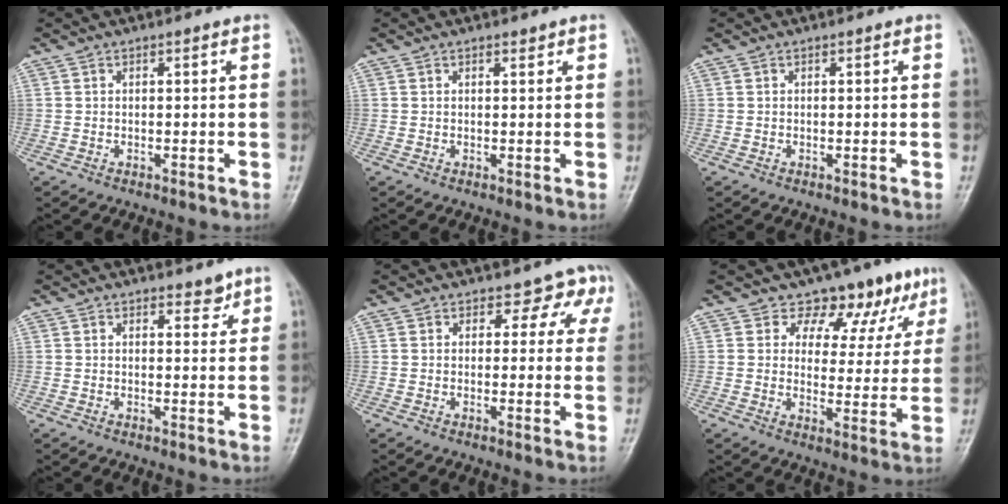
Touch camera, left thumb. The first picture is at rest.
{"total": 0.7, "force": [0.6, 0.3, 0.3], "torque": [-0.005, -0.004, 0.007]}
{"total": 0.0}
{"total": 2.3, "force": [1.8, 1.2, 0.9], "torque": [0.005, -0.012, 0.023]}
{"total": 5.3, "force": [3.9, 3.5, 0.8], "torque": [0.029, -0.020, 0.025]}
{"total": 10.9, "force": [8.0, 6.4, 3.7], "torque": [0.000, -0.044, 0.092]}